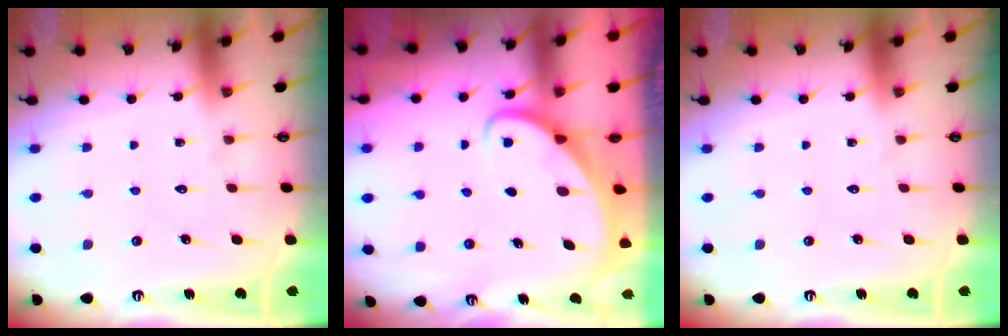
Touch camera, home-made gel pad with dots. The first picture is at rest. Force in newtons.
{"total": 2.2, "press": 2.2, "slide": 0.2}
{"total": 0.0}